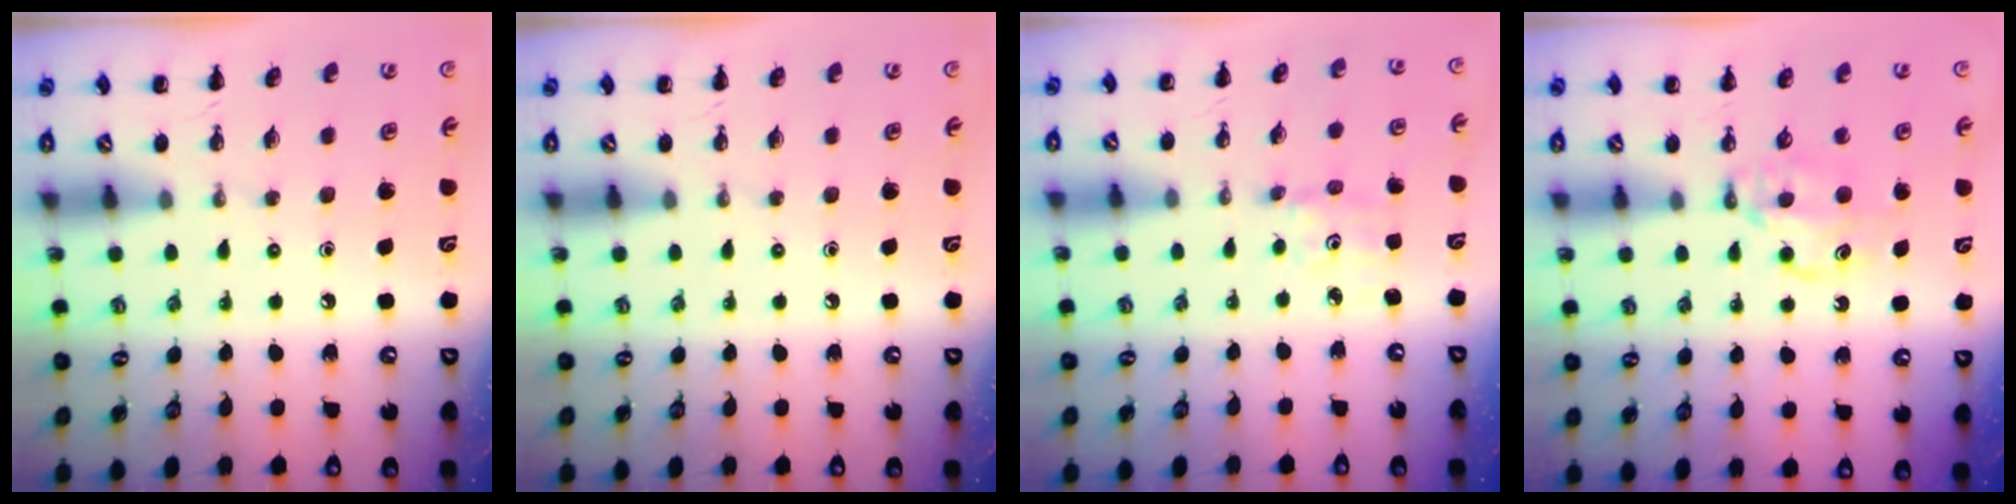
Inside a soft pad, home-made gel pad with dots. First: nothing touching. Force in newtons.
{"total": 0.0}
{"total": 1.6, "press": 1.5, "slide": 0.3}
{"total": 6.5, "press": 6.5, "slide": 0.6}